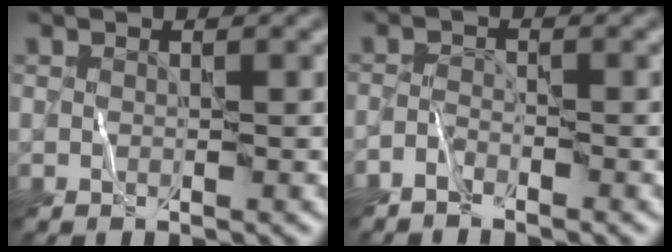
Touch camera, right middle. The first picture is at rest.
{"total": 1.5, "force": [-1.5, 0.2, 0.3], "torque": [-0.009, 0.003, -0.036]}